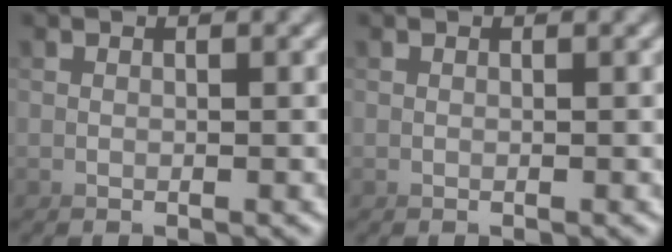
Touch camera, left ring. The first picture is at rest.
{"total": 0.0}